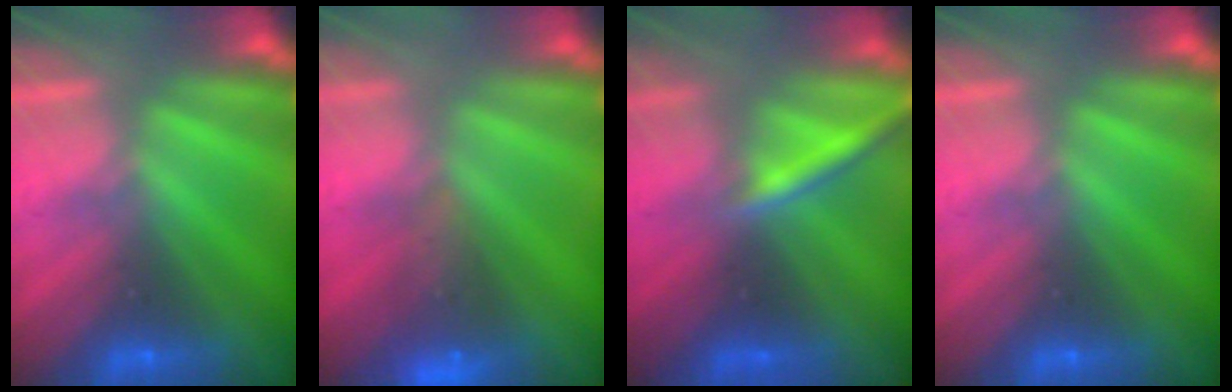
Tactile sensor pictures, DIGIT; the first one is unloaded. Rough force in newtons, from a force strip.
{"total": 8.3}
{"total": 2.3}
{"total": 0.0}